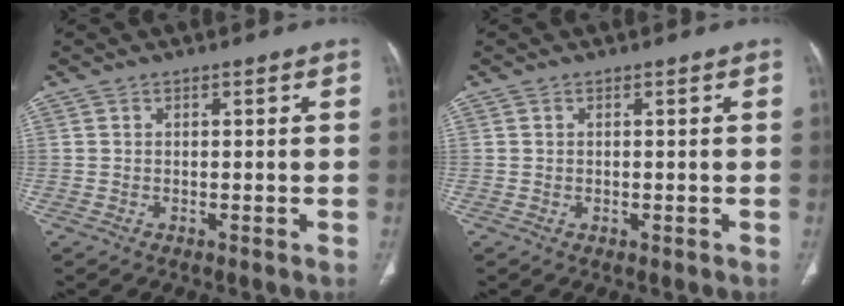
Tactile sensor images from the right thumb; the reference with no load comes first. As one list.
[{"total": 0.0}]